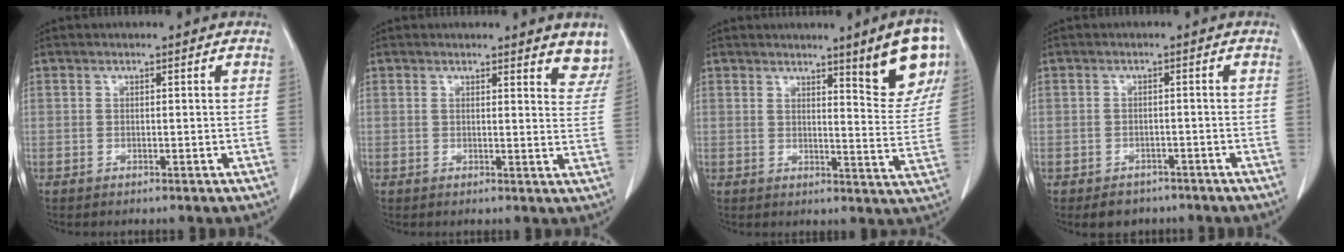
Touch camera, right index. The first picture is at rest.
{"total": 6.4, "force": [5.8, 1.4, 2.5], "torque": [-0.010, -0.026, 0.042]}
{"total": 10.4, "force": [6.1, 0.8, 8.4], "torque": [-0.098, -0.022, 0.060]}
{"total": 3.6, "force": [-2.7, 2.3, 0.6], "torque": [-0.007, 0.006, -0.034]}